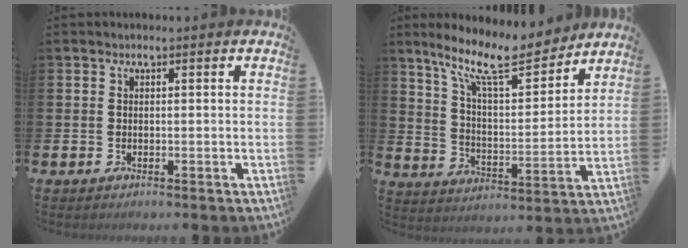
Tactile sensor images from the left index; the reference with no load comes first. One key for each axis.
{"total": 12.2, "fx": 10.2, "fy": 2.9, "fz": 6.0, "tx": -0.141, "ty": -0.055, "tz": 0.179}